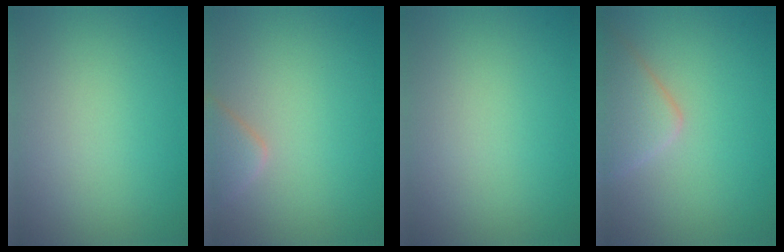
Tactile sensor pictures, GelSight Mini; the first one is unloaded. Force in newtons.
{"total": 2.3, "press": 2.3, "slide": 0.2}
{"total": 0.0}
{"total": 3.9, "press": 3.9, "slide": 0.1}